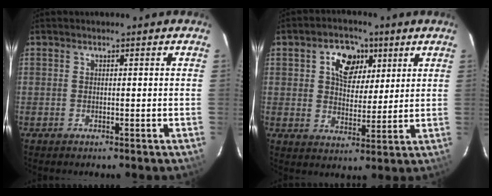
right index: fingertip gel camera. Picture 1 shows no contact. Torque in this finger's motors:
{"motor_torque": [0.28, 0.05, 0.44, 0.09]}